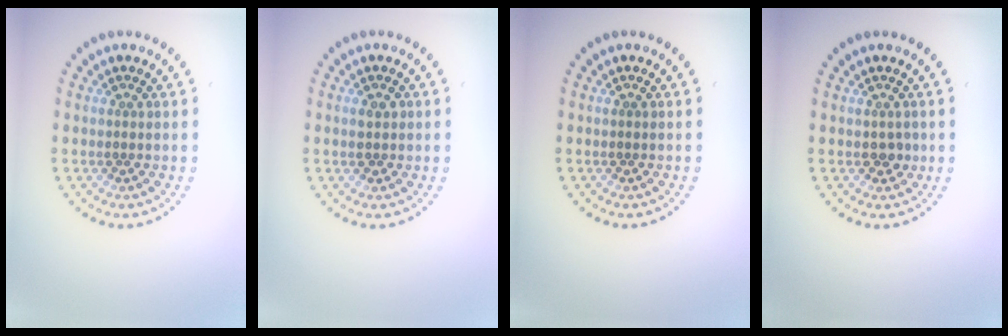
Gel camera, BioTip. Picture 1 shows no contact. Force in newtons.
{"total": 1.4, "press": 1.4, "slide": 0.3}
{"total": 0.0}
{"total": 1.1, "press": 1.0, "slide": 0.3}